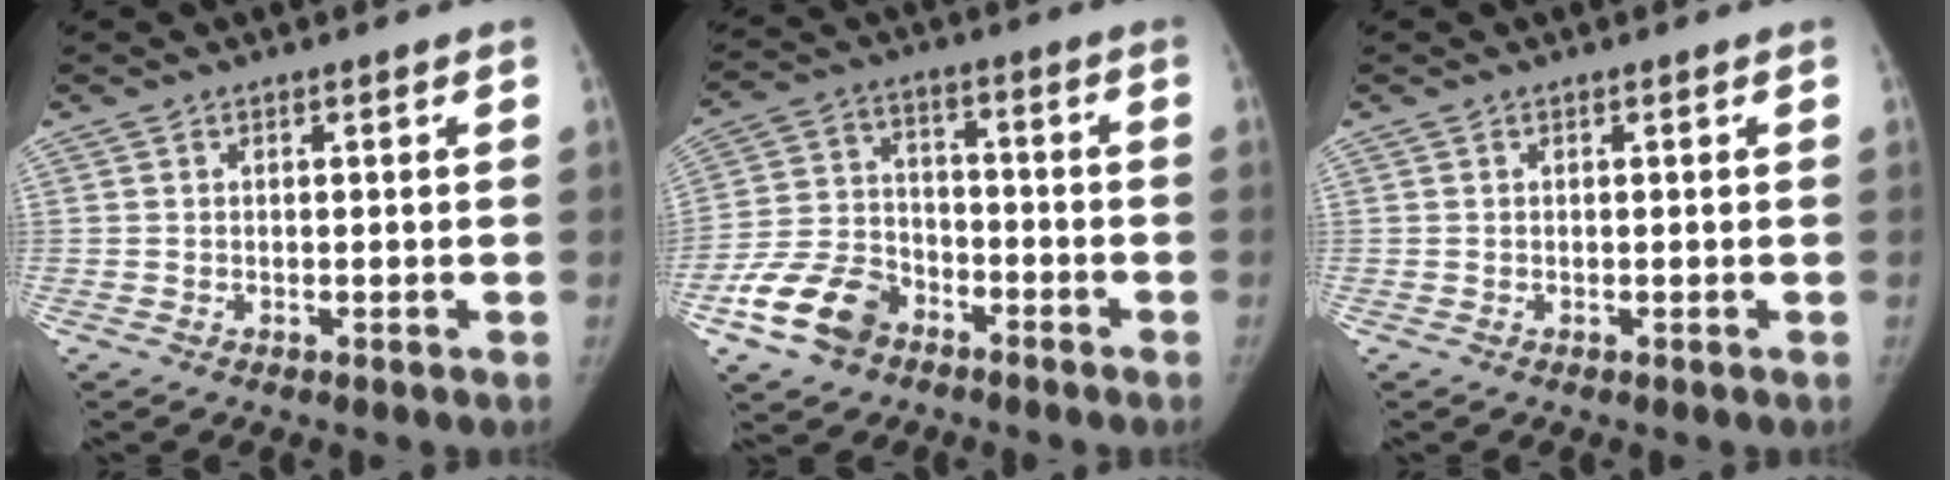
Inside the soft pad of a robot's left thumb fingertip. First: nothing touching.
{"total": 11.9, "force": [-7.0, 8.1, 5.2], "torque": [-0.089, 0.041, -0.133]}
{"total": 0.0}